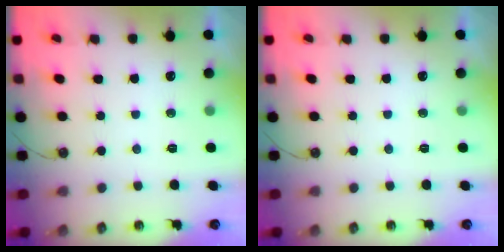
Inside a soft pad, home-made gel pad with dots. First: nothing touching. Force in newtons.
{"total": 0.0}